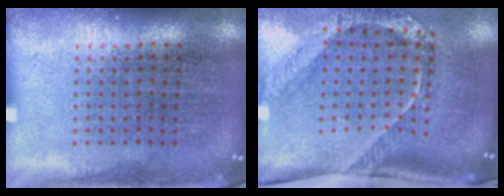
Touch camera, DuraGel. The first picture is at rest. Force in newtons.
{"total": 2.7, "press": 1.7, "slide": 2.0}